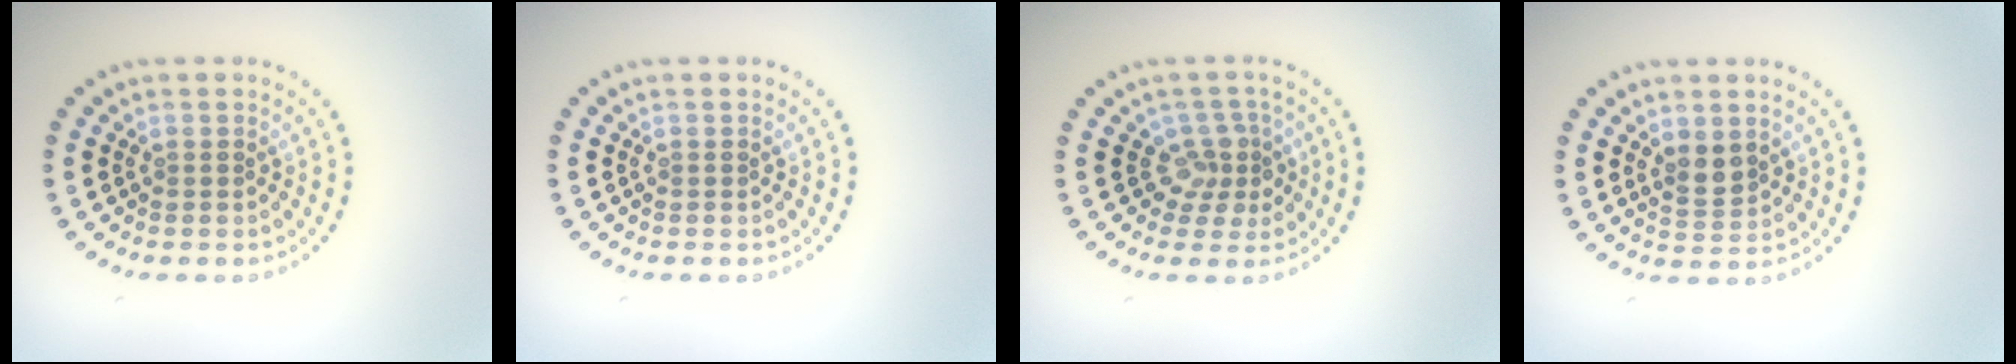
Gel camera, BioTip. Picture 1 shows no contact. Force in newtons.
{"total": 0.0}
{"total": 2.7, "press": 2.0, "slide": 1.8}
{"total": 2.0, "press": 1.8, "slide": 0.8}